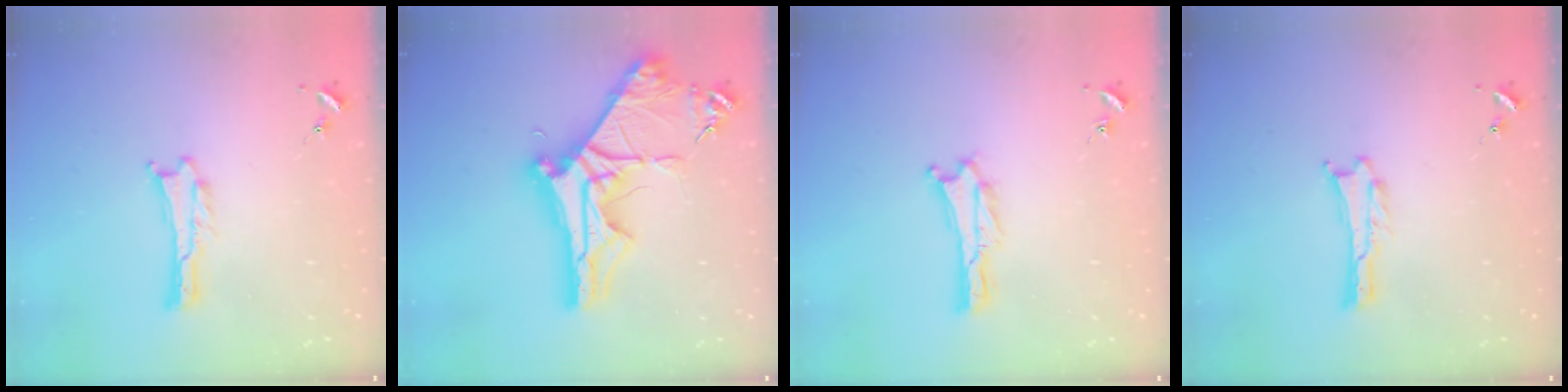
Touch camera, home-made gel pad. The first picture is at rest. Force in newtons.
{"total": 10.7, "press": 10.6, "slide": 1.2}
{"total": 0.0}
{"total": 0.0}